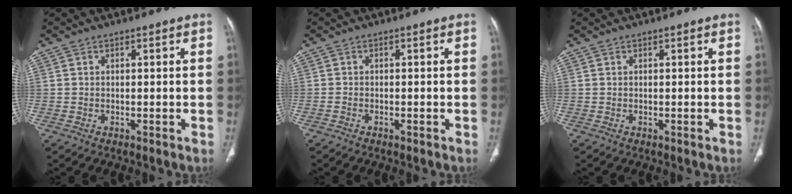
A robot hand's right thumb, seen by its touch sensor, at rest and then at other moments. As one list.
[{"total": 0.6, "force": [-0.6, 0.2, 0.1], "torque": [-0.008, 0.004, -0.012]}, {"total": 0.0}]